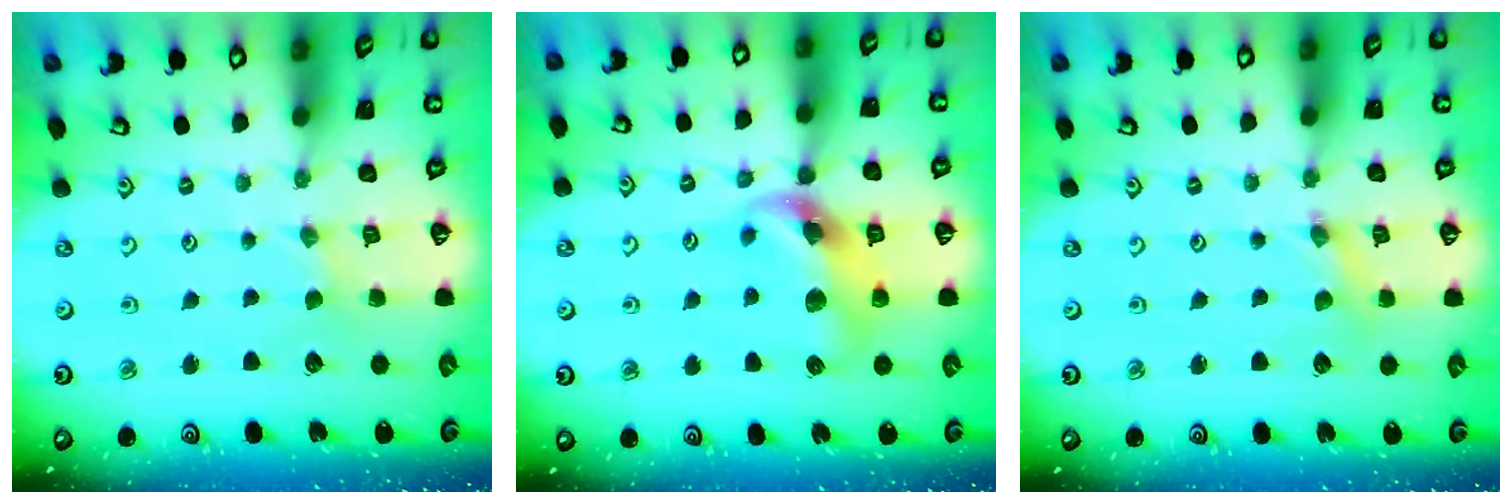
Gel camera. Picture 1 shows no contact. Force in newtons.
{"total": 12.7, "press": 12.5, "slide": 1.9}
{"total": 1.5, "press": 1.5, "slide": 0.1}